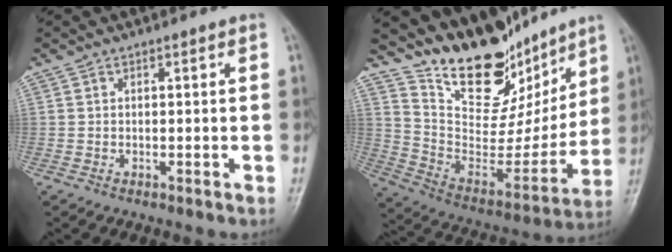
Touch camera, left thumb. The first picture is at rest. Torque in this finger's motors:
{"motor_torque": [1.22, -0.36, 1.41, -1.37, 0.02]}